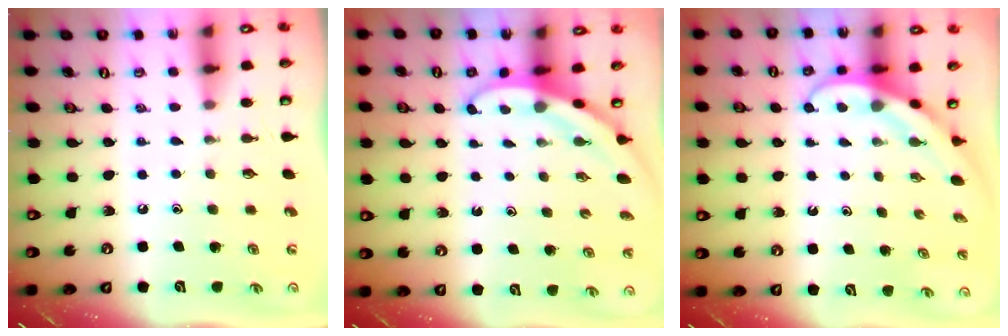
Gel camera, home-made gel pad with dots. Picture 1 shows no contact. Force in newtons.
{"total": 3.1, "press": 3.1, "slide": 0.1}
{"total": 3.9, "press": 3.9, "slide": 0.3}